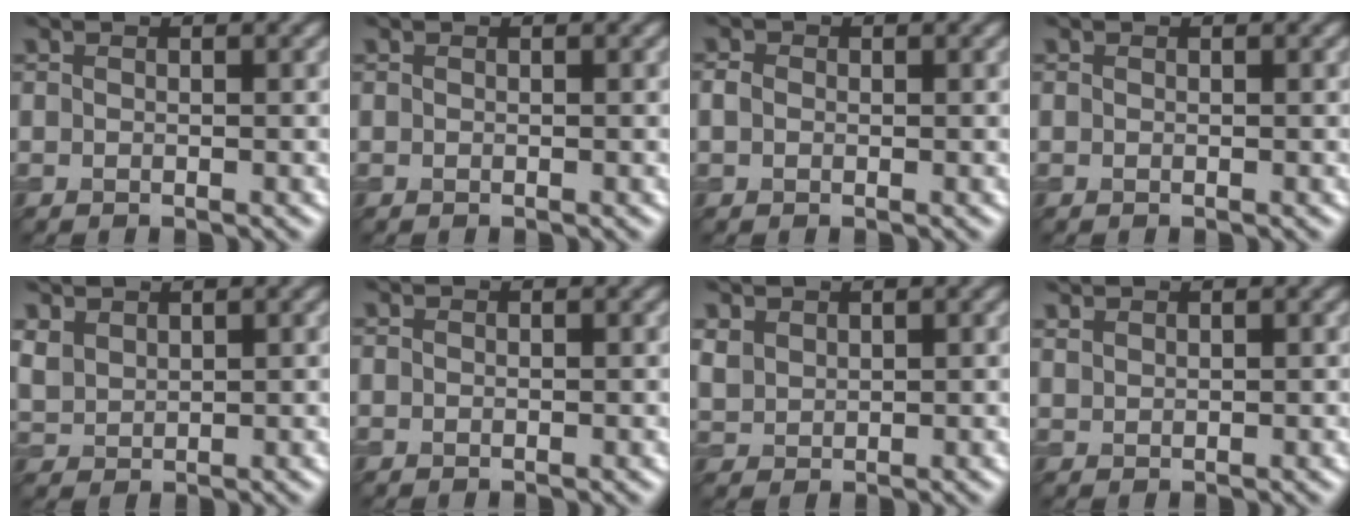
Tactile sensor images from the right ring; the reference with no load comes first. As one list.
[{"total": 0.0}, {"total": 1.1, "force": [0.0, 1.0, 0.5], "torque": [-0.009, 0.001, -0.004]}, {"total": 0.0}, {"total": 2.5, "force": [1.7, 1.5, 1.0], "torque": [-0.033, 0.003, 0.041]}, {"total": 0.0}, {"total": 2.0, "force": [1.3, 1.3, 0.6], "torque": [-0.021, 0.002, 0.031]}, {"total": 1.1, "force": [1.1, 0.2, 0.2], "torque": [-0.009, 0.002, 0.029]}]